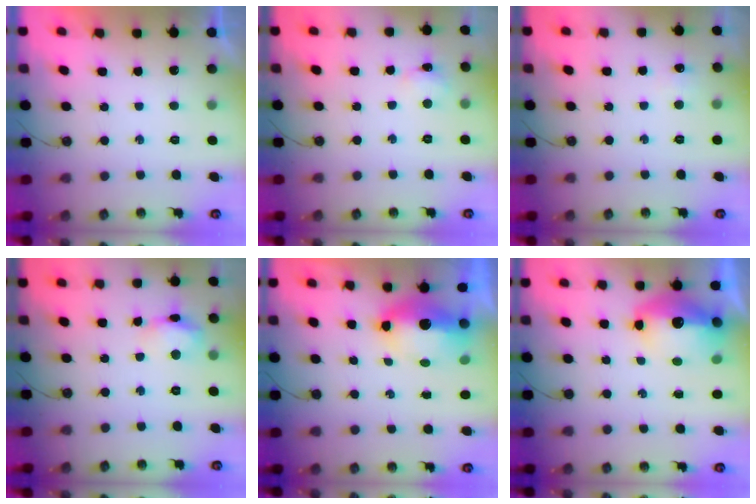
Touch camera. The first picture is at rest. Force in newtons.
{"total": 3.2, "press": 3.2, "slide": 0.6}
{"total": 4.4, "press": 4.3, "slide": 0.6}
{"total": 8.1, "press": 8.0, "slide": 0.9}
{"total": 8.9, "press": 8.9, "slide": 0.8}
{"total": 15.0, "press": 14.9, "slide": 1.2}